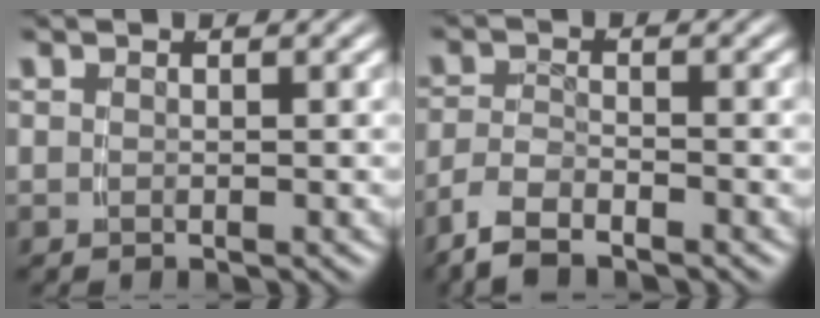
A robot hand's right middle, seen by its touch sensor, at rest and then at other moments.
{"total": 3.5, "force": [-2.5, 1.8, 1.7], "torque": [-0.048, -0.011, -0.042]}